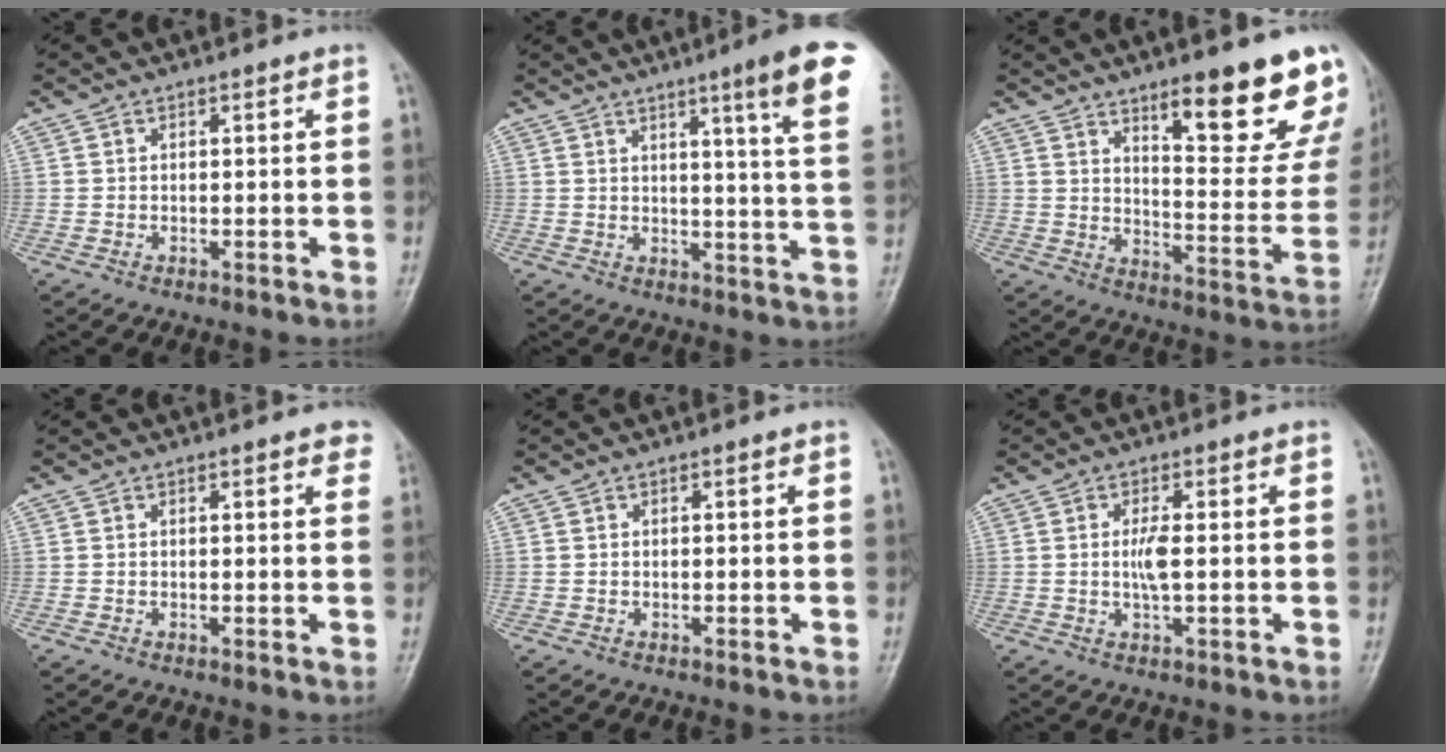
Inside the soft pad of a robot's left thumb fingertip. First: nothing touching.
{"total": 13.0, "force": [7.1, 0.3, 11.0], "torque": [-0.138, -0.037, 0.080]}
{"total": 18.2, "force": [12.0, 4.9, 12.8], "torque": [-0.120, -0.083, 0.173]}
{"total": 3.2, "force": [2.4, 1.0, 1.9], "torque": [-0.008, -0.001, 0.019]}
{"total": 0.0}
{"total": 3.3, "force": [0.1, 0.6, 3.2], "torque": [-0.071, -0.003, 0.002]}